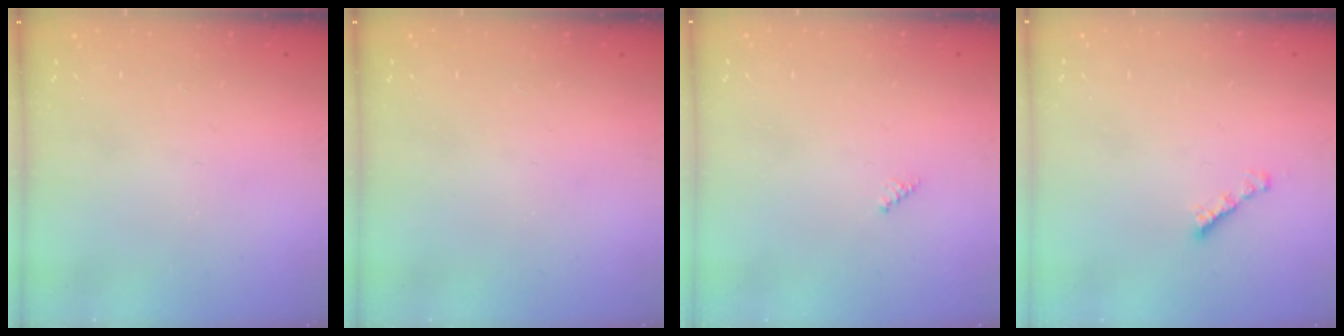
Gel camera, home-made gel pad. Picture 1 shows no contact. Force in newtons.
{"total": 0.0}
{"total": 2.0, "press": 2.0, "slide": 0.2}
{"total": 2.3, "press": 2.3, "slide": 0.2}